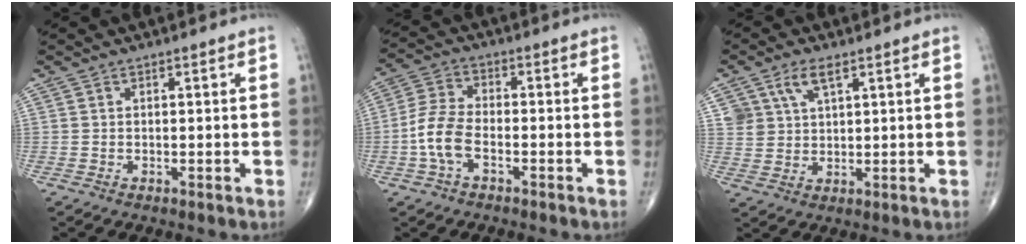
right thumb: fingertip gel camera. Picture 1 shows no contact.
{"total": 7.3, "force": [-2.4, 3.8, 5.8], "torque": [-0.129, 0.024, -0.053]}
{"total": 5.4, "force": [3.1, 2.8, 3.5], "torque": [-0.059, -0.013, 0.063]}